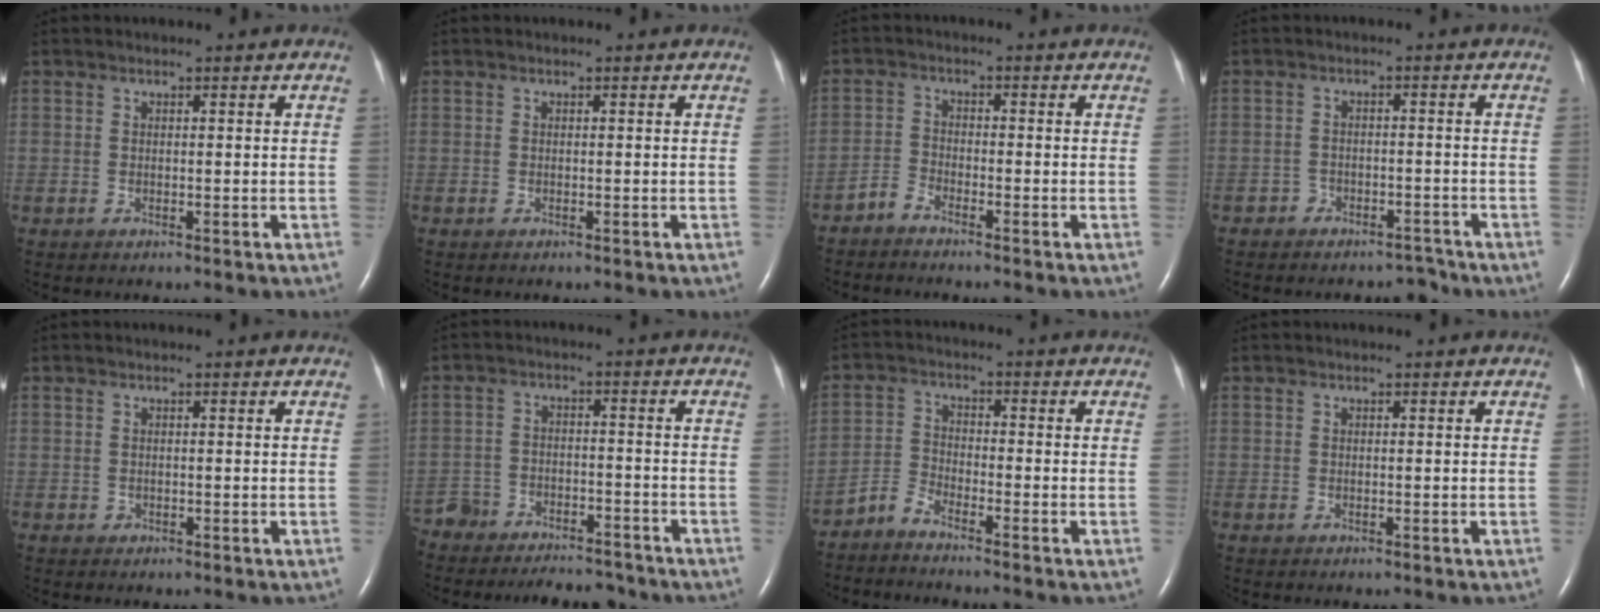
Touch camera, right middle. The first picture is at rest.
{"total": 0.0}
{"total": 2.2, "force": [-2.1, 0.3, 0.4], "torque": [-0.015, -0.004, -0.045]}
{"total": 3.4, "force": [-2.9, 1.7, -0.4], "torque": [0.012, 0.009, -0.045]}
{"total": 0.0}
{"total": 13.8, "force": [-12.5, 4.3, 4.2], "torque": [-0.088, 0.012, -0.195]}
{"total": 3.1, "force": [-3.0, 0.1, 0.5], "torque": [-0.020, -0.014, -0.066]}
{"total": 0.0}